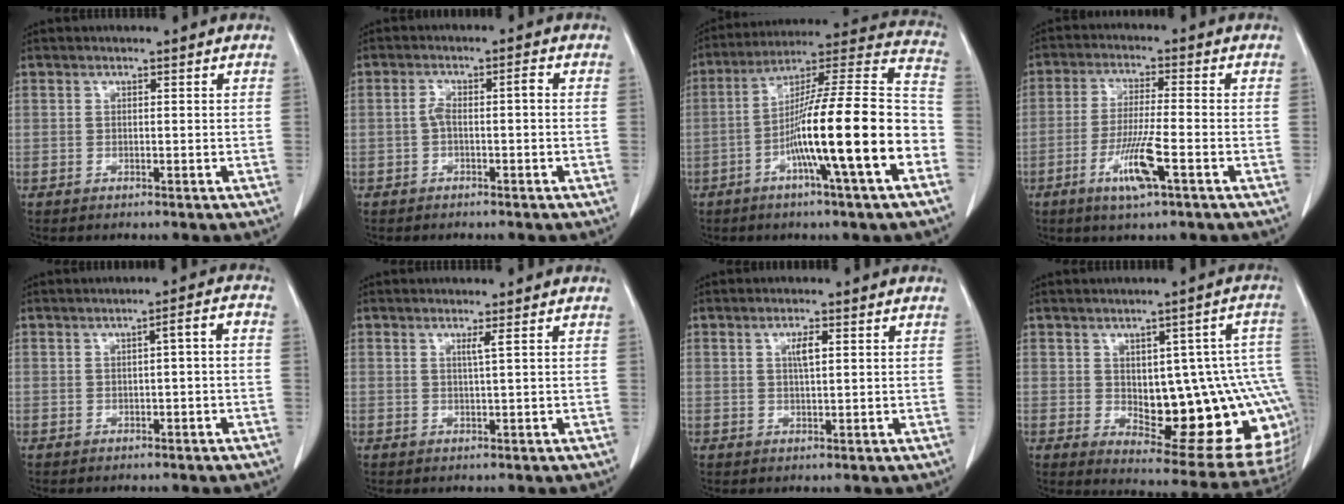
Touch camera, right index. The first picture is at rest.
{"total": 2.8, "force": [-0.4, 0.8, 2.7], "torque": [-0.052, 0.015, -0.004]}
{"total": 20.6, "force": [-6.6, 0.0, 19.5], "torque": [-0.287, 0.005, -0.113]}
{"total": 8.0, "force": [-3.5, 0.2, 7.2], "torque": [-0.142, -0.013, -0.062]}
{"total": 2.5, "force": [-0.4, 0.4, 2.5], "torque": [-0.034, 0.012, -0.004]}
{"total": 1.1, "force": [0.4, -0.4, 0.9], "torque": [-0.024, -0.005, 0.011]}
{"total": 2.3, "force": [0.7, 0.4, 2.2], "torque": [-0.041, 0.001, 0.013]}
{"total": 20.6, "force": [-1.6, 6.7, 19.4], "torque": [-0.175, 0.025, 0.010]}